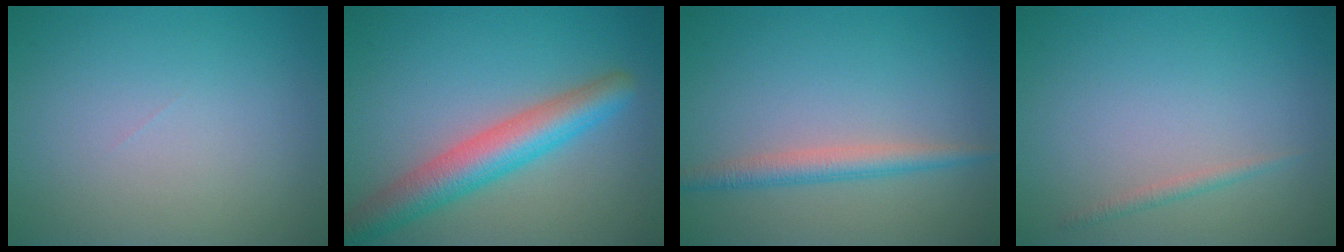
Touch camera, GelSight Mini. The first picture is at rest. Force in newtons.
{"total": 5.8, "press": 5.8, "slide": 0.2}
{"total": 2.5, "press": 2.5, "slide": 0.0}
{"total": 0.9, "press": 0.9, "slide": 0.1}